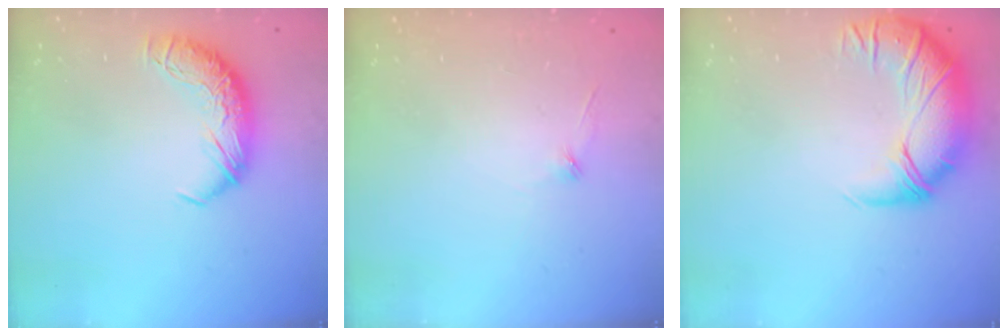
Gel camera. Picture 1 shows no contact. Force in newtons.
{"total": 8.3, "press": 8.3, "slide": 0.5}
{"total": 2.7, "press": 1.1, "slide": 2.5}